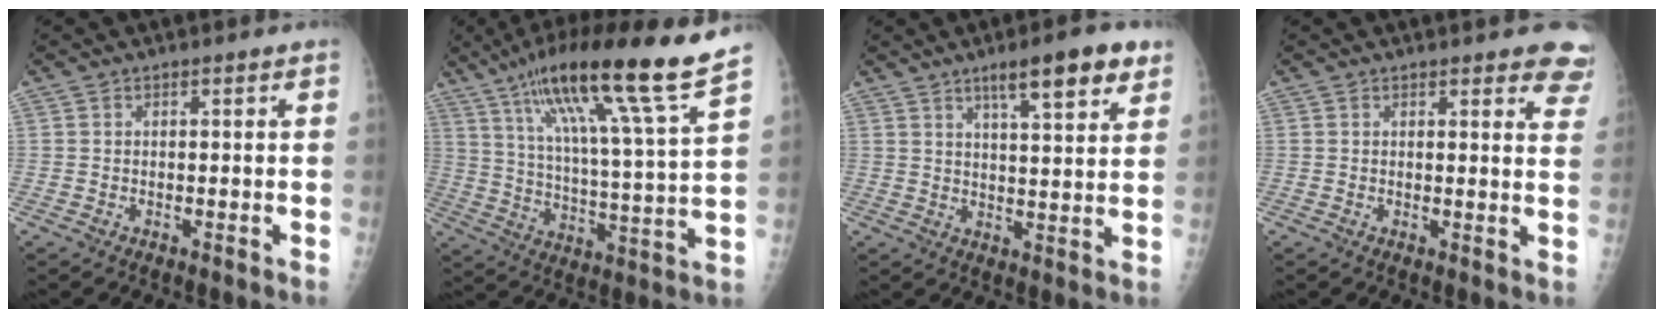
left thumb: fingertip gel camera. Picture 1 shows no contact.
{"total": 20.6, "force": [13.9, 0.4, 15.3], "torque": [-0.239, -0.056, 0.228]}
{"total": 10.6, "force": [6.5, 2.4, 8.1], "torque": [-0.102, -0.027, 0.094]}
{"total": 6.9, "force": [5.6, 2.3, 3.4], "torque": [-0.003, -0.025, 0.042]}